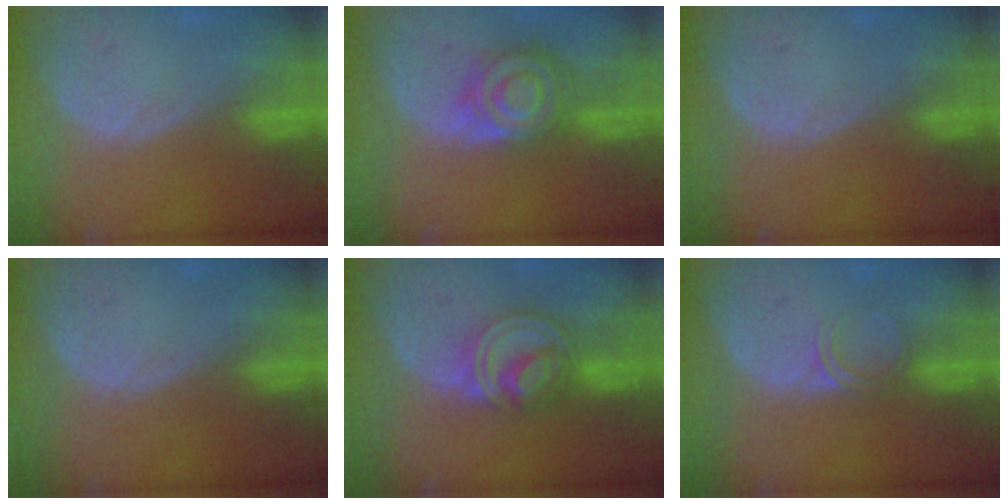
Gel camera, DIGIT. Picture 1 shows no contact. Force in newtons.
{"total": 8.6, "press": 7.4, "slide": 4.4}
{"total": 0.0}
{"total": 0.0}
{"total": 8.2, "press": 6.9, "slide": 4.4}
{"total": 2.5, "press": 2.1, "slide": 1.2}